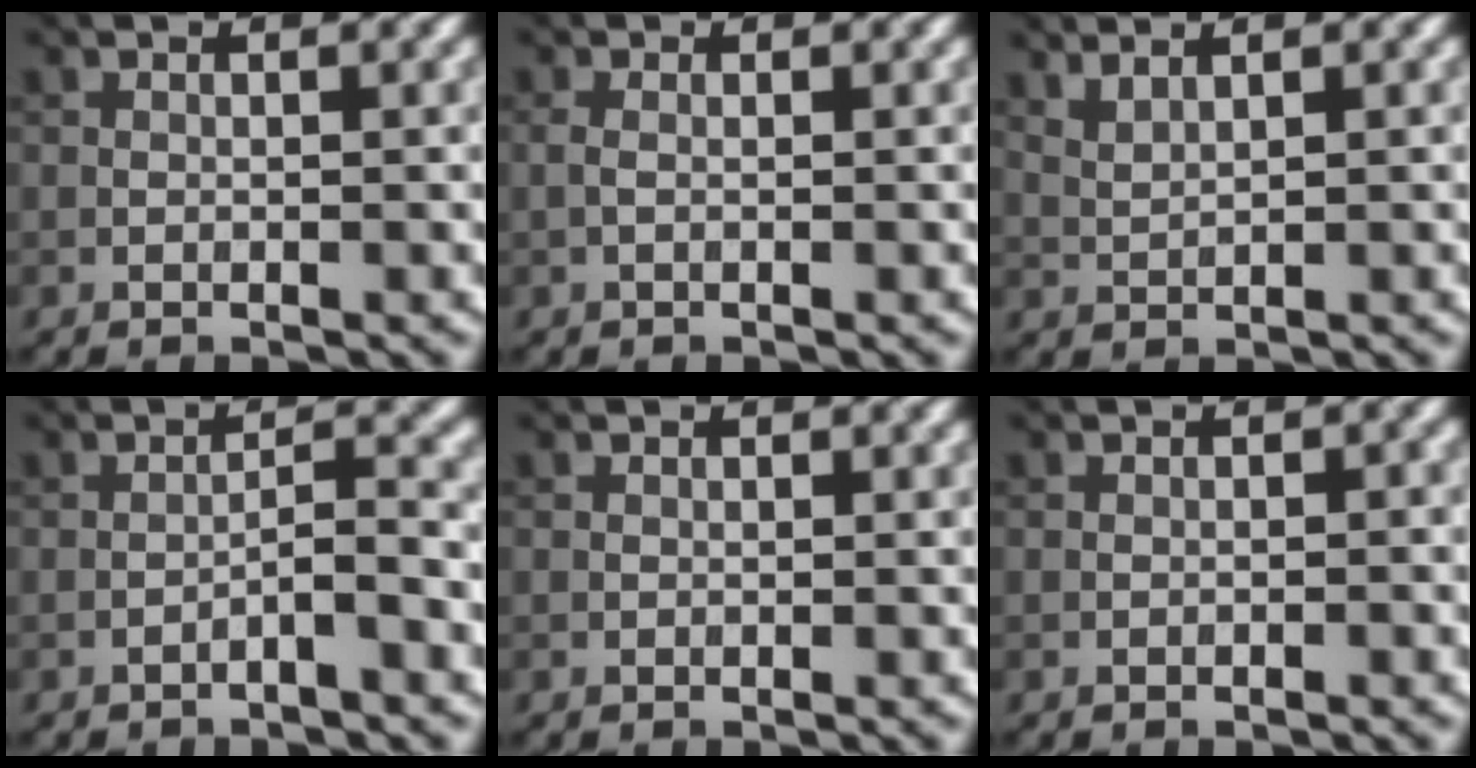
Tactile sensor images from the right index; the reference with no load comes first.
{"total": 0.9, "force": [0.1, 0.4, 0.8], "torque": [-0.020, -0.003, 0.001]}
{"total": 2.0, "force": [1.5, 0.6, 1.1], "torque": [-0.025, 0.002, 0.028]}
{"total": 2.0, "force": [-1.2, 0.1, 1.7], "torque": [-0.028, 0.012, -0.023]}
{"total": 0.0}
{"total": 0.5, "force": [-0.3, 0.2, 0.4], "torque": [-0.005, 0.003, -0.003]}